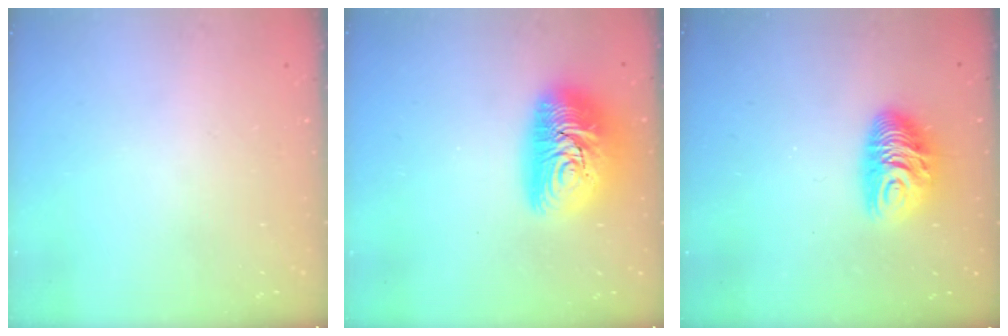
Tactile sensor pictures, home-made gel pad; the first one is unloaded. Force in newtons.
{"total": 15.7, "press": 15.7, "slide": 1.1}
{"total": 9.8, "press": 9.8, "slide": 0.7}